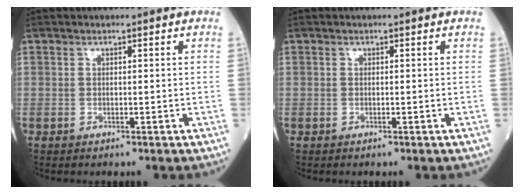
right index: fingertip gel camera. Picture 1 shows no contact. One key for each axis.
{"total": 0.0}